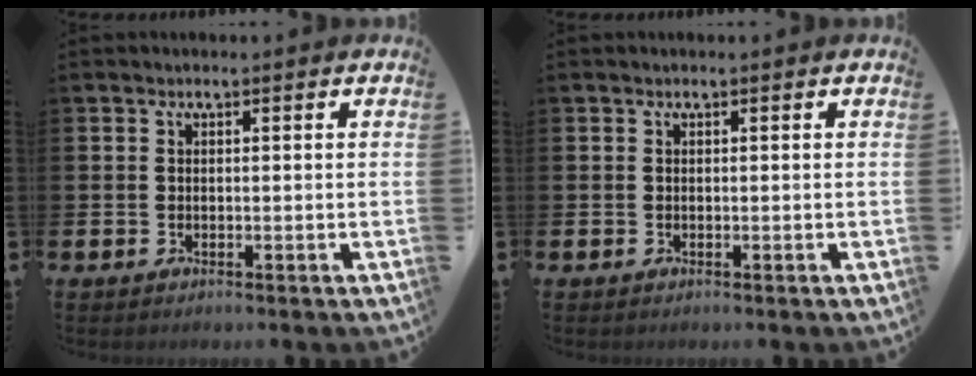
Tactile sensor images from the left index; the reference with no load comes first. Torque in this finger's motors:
{"motor_torque": [0.00, 0.00, 0.02, 0.00]}